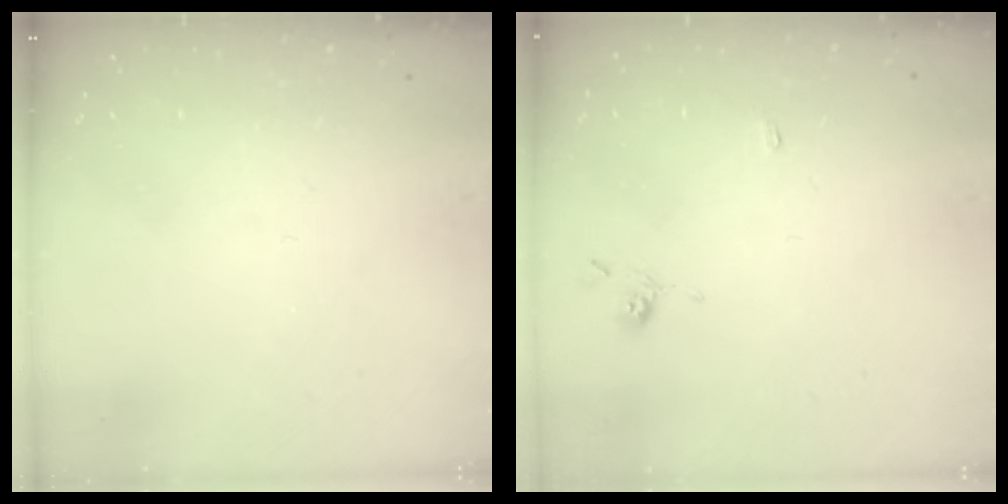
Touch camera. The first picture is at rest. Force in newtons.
{"total": 1.3, "press": 1.3, "slide": 0.3}